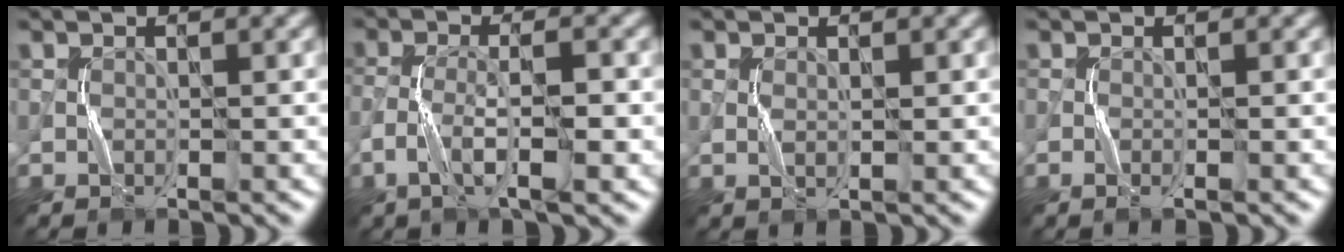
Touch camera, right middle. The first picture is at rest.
{"total": 3.9, "force": [-1.6, 1.1, 3.4], "torque": [-0.070, 0.000, -0.033]}
{"total": 1.1, "force": [0.4, 0.5, 0.9], "torque": [-0.021, -0.002, 0.007]}
{"total": 0.7, "force": [-0.1, 0.0, 0.7], "torque": [-0.014, -0.002, -0.005]}